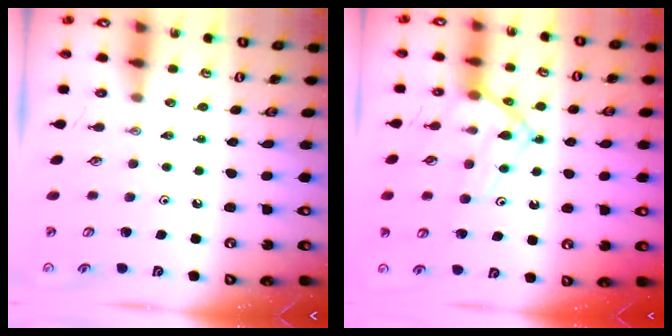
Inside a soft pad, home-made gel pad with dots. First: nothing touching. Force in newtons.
{"total": 13.6, "press": 13.5, "slide": 1.4}